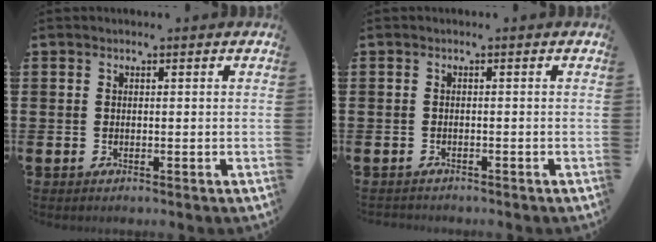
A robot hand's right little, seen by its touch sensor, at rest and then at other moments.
{"total": 0.6, "force": [-0.6, 0.1, -0.1], "torque": [0.000, -0.001, -0.013]}